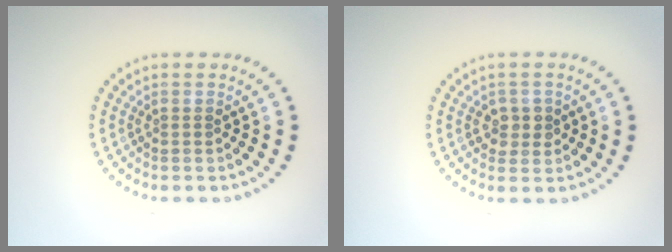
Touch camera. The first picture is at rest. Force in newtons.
{"total": 1.8, "press": 1.8, "slide": 0.2}